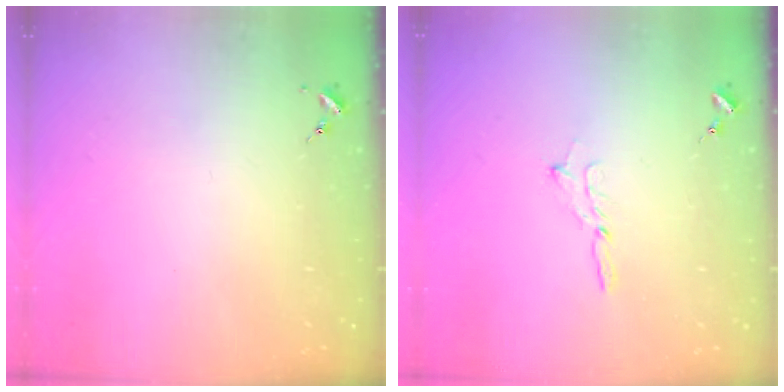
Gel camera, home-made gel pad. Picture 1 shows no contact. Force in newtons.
{"total": 2.3, "press": 2.3, "slide": 0.2}